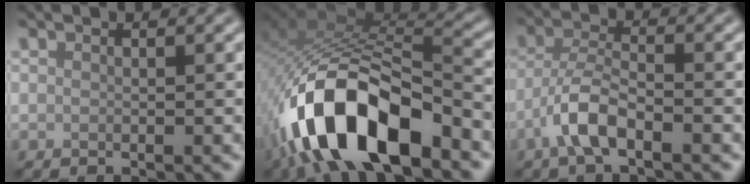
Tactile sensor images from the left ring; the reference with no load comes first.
{"total": 13.2, "force": [-6.9, 5.8, 9.6], "torque": [-0.179, -0.002, -0.124]}
{"total": 3.9, "force": [-2.3, 1.1, 2.9], "torque": [-0.062, 0.009, -0.055]}